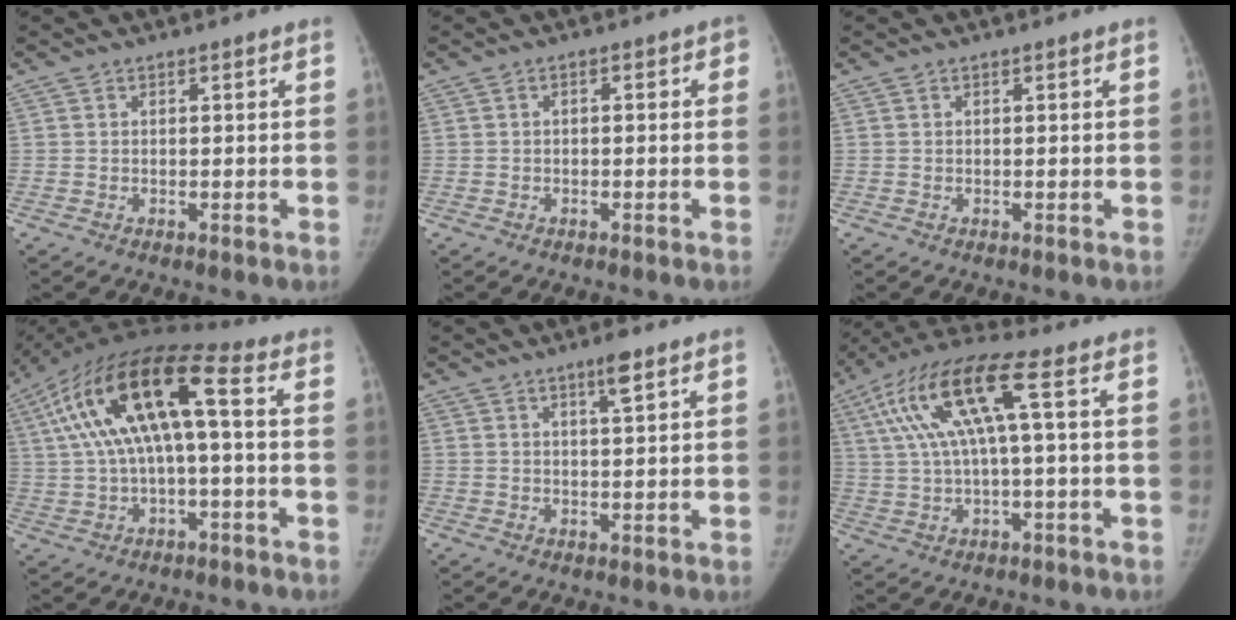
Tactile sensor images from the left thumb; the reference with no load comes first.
{"total": 1.9, "force": [-0.1, 1.1, 1.5], "torque": [-0.004, 0.013, -0.007]}
{"total": 0.0}
{"total": 17.1, "force": [2.2, 5.8, 15.9], "torque": [-0.322, 0.057, 0.037]}
{"total": 3.4, "force": [2.0, 0.4, 2.7], "torque": [-0.044, -0.011, 0.034]}
{"total": 14.1, "force": [3.2, 2.6, 13.5], "torque": [-0.299, 0.038, 0.058]}